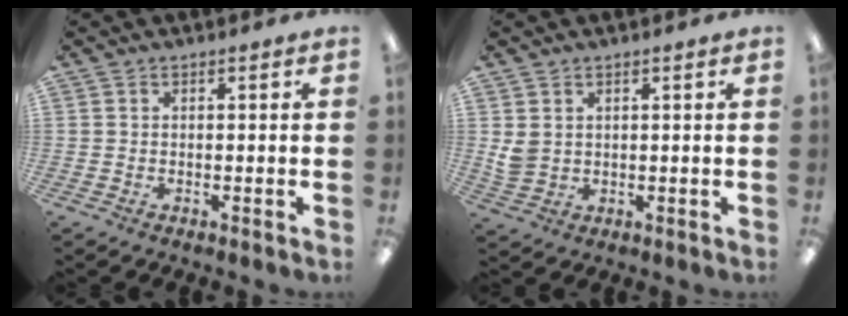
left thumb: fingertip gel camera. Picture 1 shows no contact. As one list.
[{"total": 3.6, "force": [1.5, 2.8, 1.8], "torque": [-0.029, 0.000, 0.028]}]